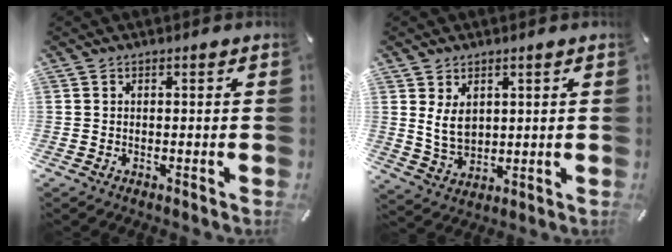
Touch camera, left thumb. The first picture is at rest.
{"total": 6.5, "force": [2.4, 4.8, 3.6], "torque": [-0.076, -0.010, 0.042]}